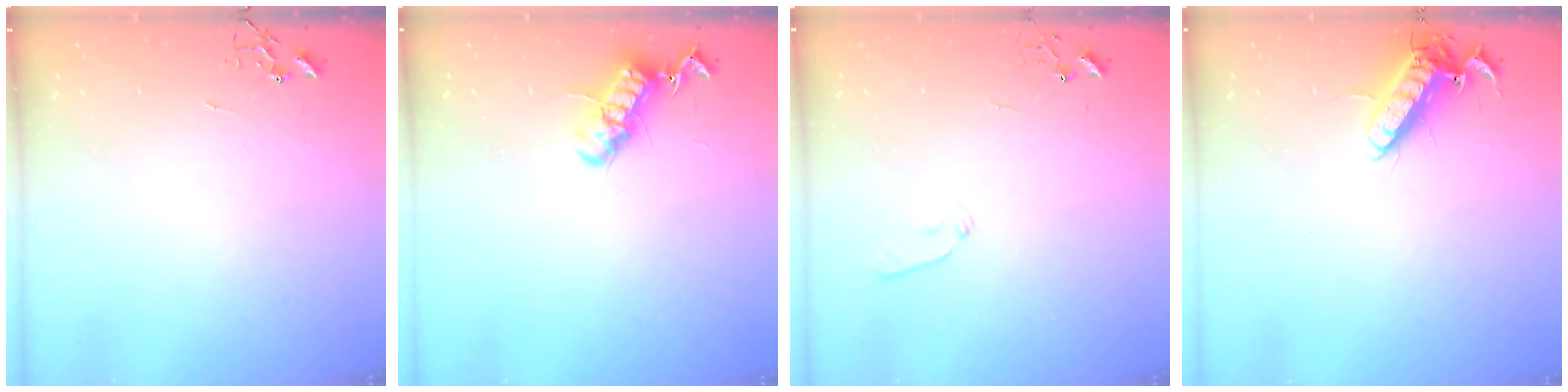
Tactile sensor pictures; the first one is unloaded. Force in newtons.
{"total": 13.8, "press": 13.8, "slide": 0.7}
{"total": 5.6, "press": 5.6, "slide": 0.6}
{"total": 12.7, "press": 12.5, "slide": 2.1}